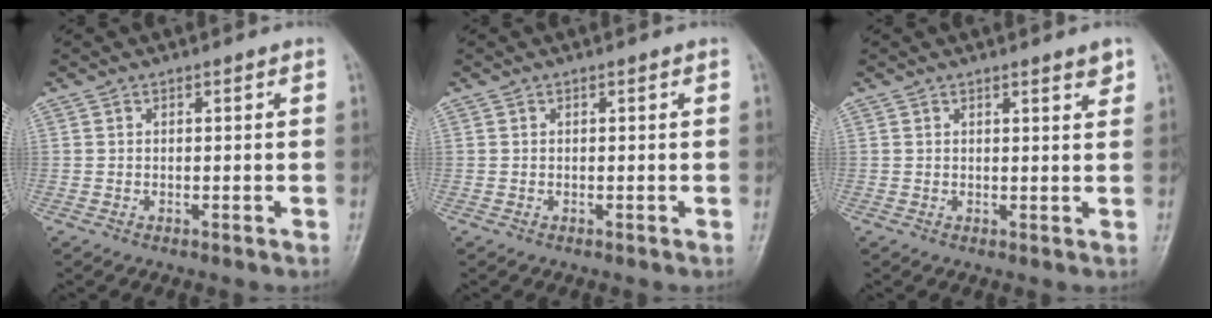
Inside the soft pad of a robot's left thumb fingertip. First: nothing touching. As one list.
[{"total": 0.0}, {"total": 2.1, "force": [1.5, 0.3, 1.4], "torque": [-0.017, -0.010, 0.020]}]